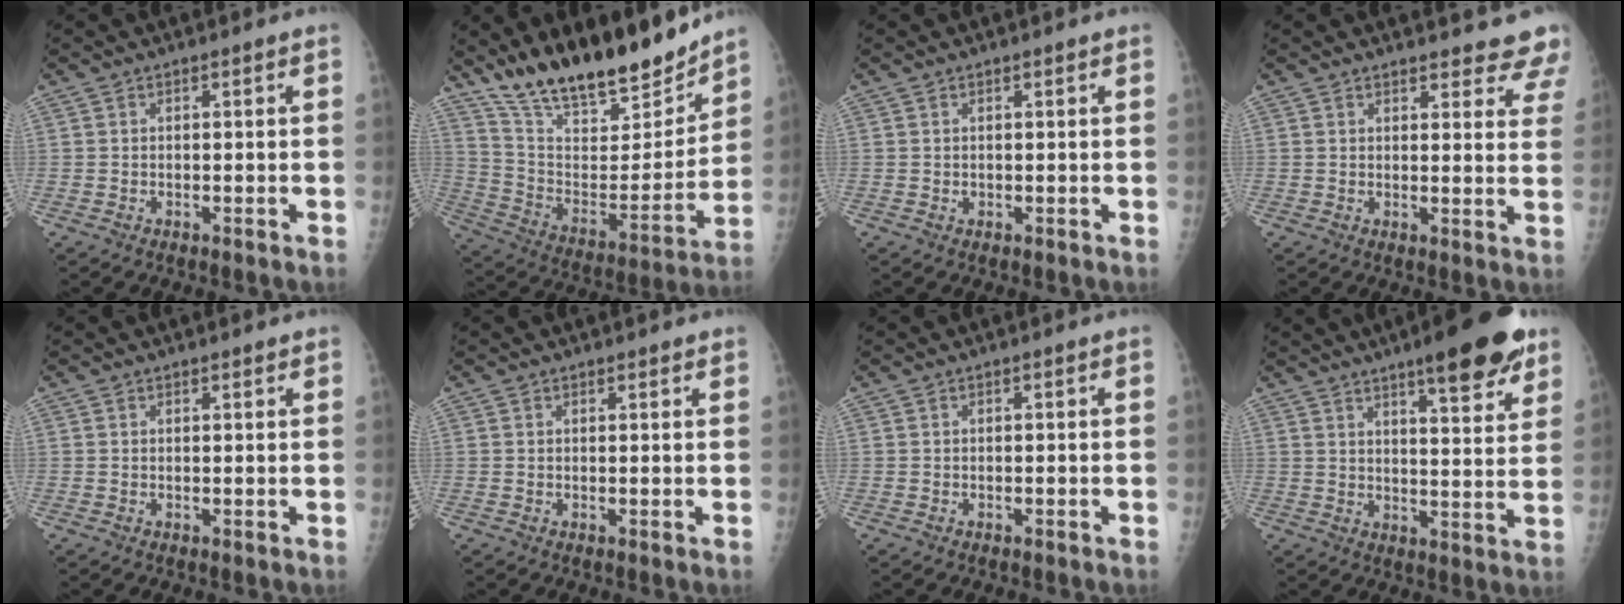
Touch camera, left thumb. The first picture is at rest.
{"total": 23.4, "force": [19.4, 7.0, 11.0], "torque": [-0.148, -0.095, 0.331]}
{"total": 0.6, "force": [0.4, 0.5, 0.1], "torque": [0.003, -0.002, 0.004]}
{"total": 11.2, "force": [10.5, 3.1, 2.2], "torque": [0.028, -0.056, 0.093]}
{"total": 0.9, "force": [0.8, 0.4, 0.2], "torque": [0.001, -0.005, 0.010]}
{"total": 1.1, "force": [1.0, 0.5, 0.2], "torque": [0.005, -0.005, 0.011]}
{"total": 0.0}
{"total": 15.1, "force": [9.8, 3.5, 10.9], "torque": [-0.120, -0.045, 0.137]}